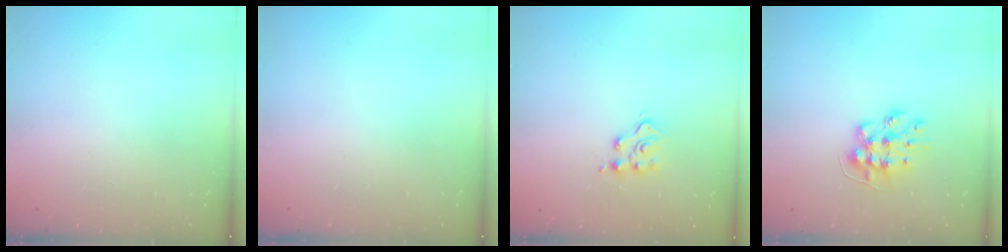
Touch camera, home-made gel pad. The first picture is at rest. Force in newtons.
{"total": 0.0}
{"total": 6.7, "press": 6.7, "slide": 0.2}
{"total": 9.2, "press": 9.2, "slide": 0.2}